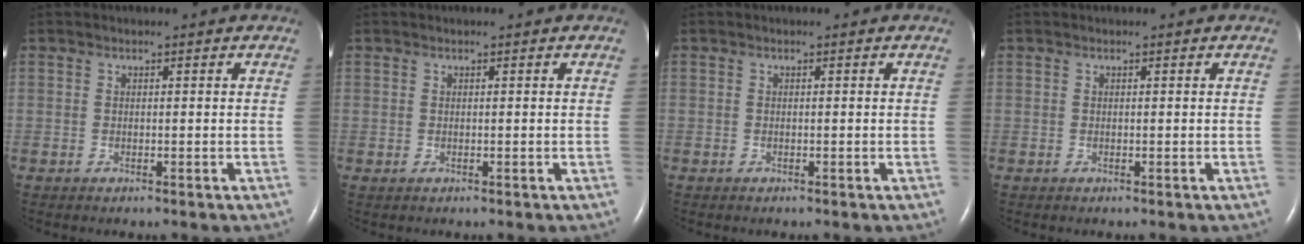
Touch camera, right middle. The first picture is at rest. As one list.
[{"total": 0.0}, {"total": 0.0}, {"total": 0.0}]